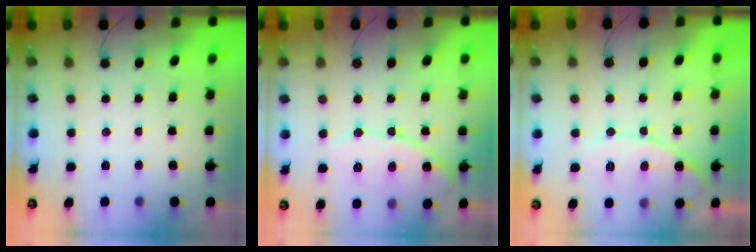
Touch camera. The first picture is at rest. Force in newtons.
{"total": 11.3, "press": 11.3, "slide": 0.9}
{"total": 11.5, "press": 11.4, "slide": 1.0}